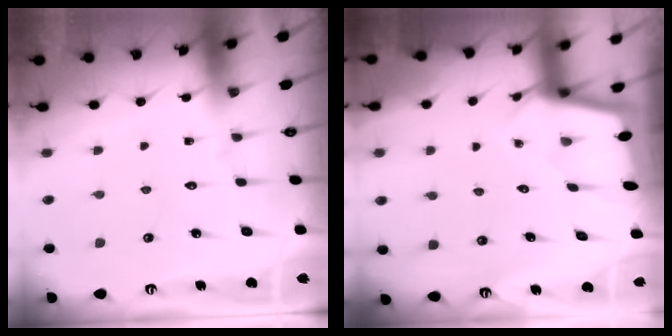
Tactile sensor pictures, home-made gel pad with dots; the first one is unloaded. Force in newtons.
{"total": 2.2, "press": 2.2, "slide": 0.3}